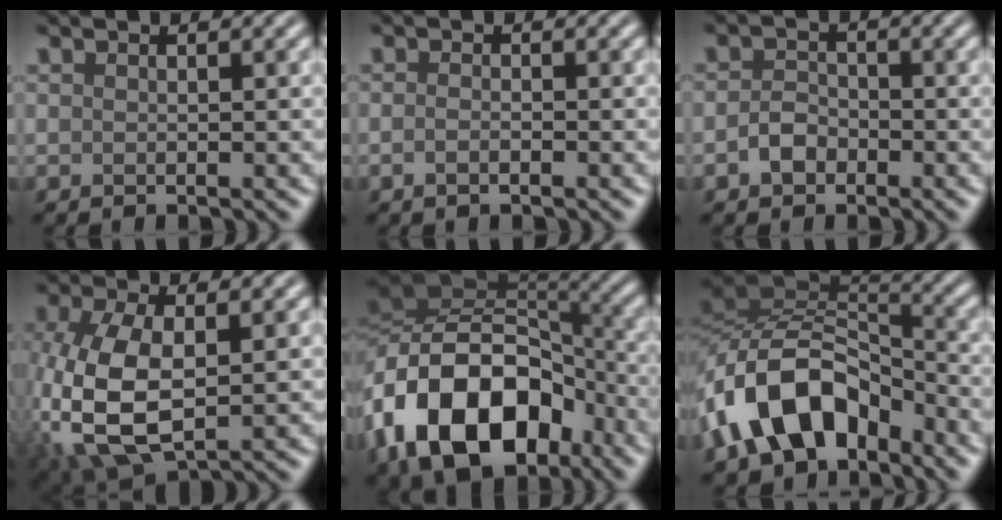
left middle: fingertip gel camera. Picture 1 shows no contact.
{"total": 1.0, "force": [-0.5, 0.3, 0.8], "torque": [-0.017, -0.001, -0.011]}
{"total": 2.0, "force": [-1.0, 1.5, 0.9], "torque": [-0.018, 0.004, -0.024]}
{"total": 10.0, "force": [-1.6, 5.4, 8.3], "torque": [-0.211, -0.014, -0.029]}
{"total": 15.5, "force": [-6.4, 10.1, 9.9], "torque": [-0.187, -0.002, -0.119]}
{"total": 10.8, "force": [-6.0, 6.3, 6.4], "torque": [-0.112, 0.009, -0.124]}